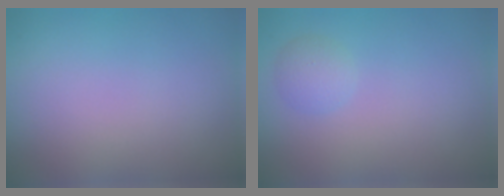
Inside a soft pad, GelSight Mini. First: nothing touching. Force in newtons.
{"total": 1.4, "press": 1.4, "slide": 0.1}